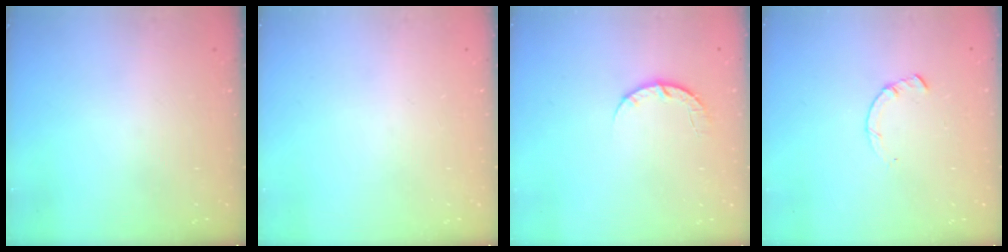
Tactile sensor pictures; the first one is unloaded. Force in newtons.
{"total": 0.0}
{"total": 5.1, "press": 5.1, "slide": 0.7}
{"total": 1.4, "press": 1.4, "slide": 0.2}